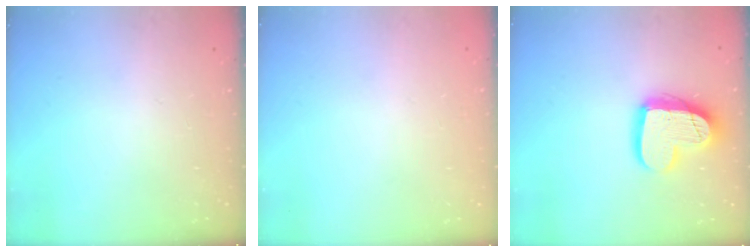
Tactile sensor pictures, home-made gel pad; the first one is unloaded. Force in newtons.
{"total": 0.0}
{"total": 15.5, "press": 15.4, "slide": 1.1}